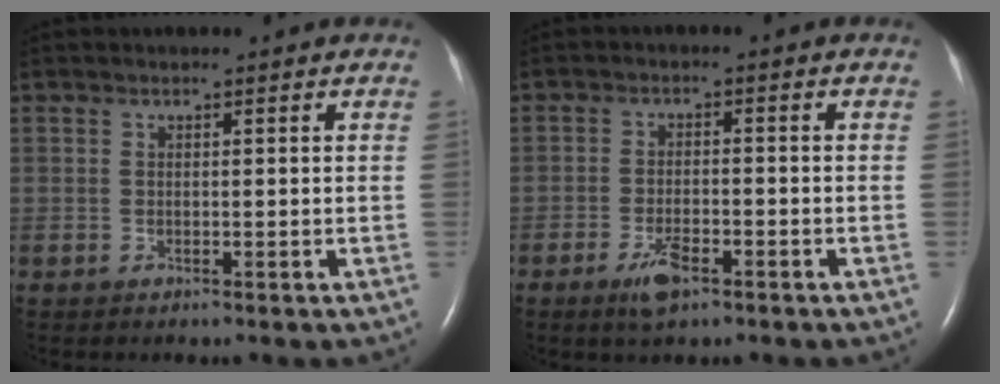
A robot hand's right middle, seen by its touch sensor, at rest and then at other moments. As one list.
[{"total": 4.2, "force": [-2.6, 1.3, 3.1], "torque": [-0.066, -0.003, -0.044]}]